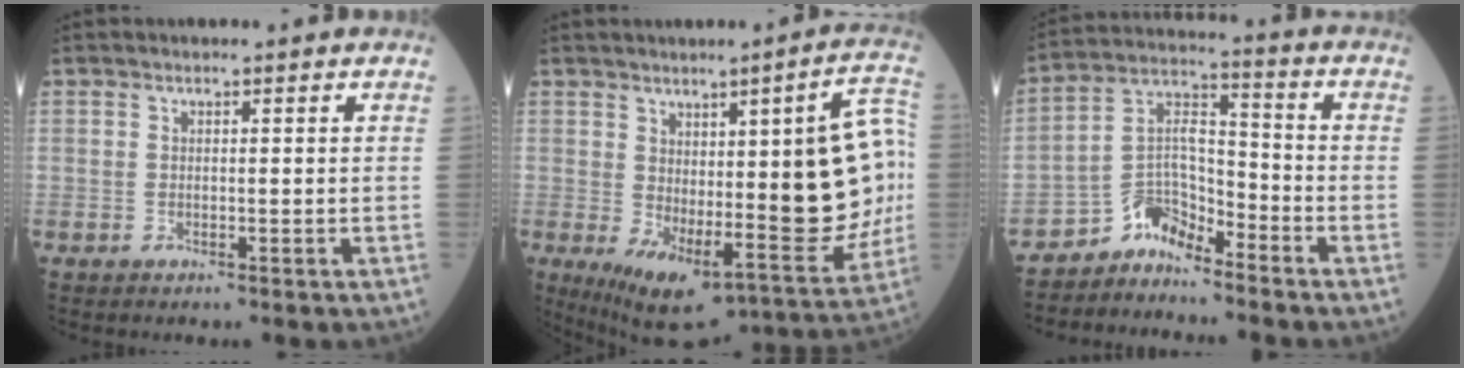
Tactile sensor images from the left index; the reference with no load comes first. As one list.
[{"total": 21.4, "force": [-0.2, 5.4, 20.8], "torque": [-0.265, 0.019, 0.018]}, {"total": 6.1, "force": [-5.7, 1.6, 1.4], "torque": [-0.023, 0.028, -0.111]}]